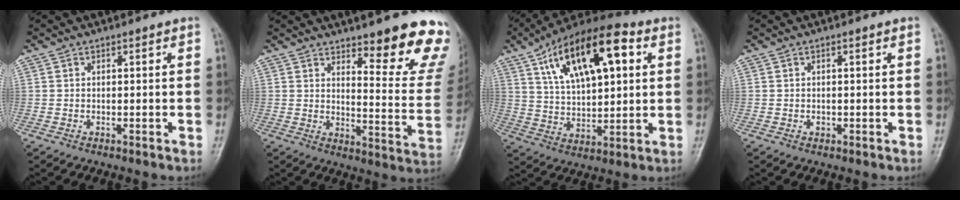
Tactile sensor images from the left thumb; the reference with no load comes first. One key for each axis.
{"total": 15.5, "fx": 10.9, "fy": 3.9, "fz": 10.2, "tx": -0.080, "ty": -0.087, "tz": 0.140}
{"total": 19.8, "fx": 7.5, "fy": 9.0, "fz": 16.0, "tx": -0.239, "ty": -0.001, "tz": 0.123}
{"total": 0.7, "fx": -0.2, "fy": 0.5, "fz": 0.4, "tx": -0.001, "ty": 0.001, "tz": -0.003}